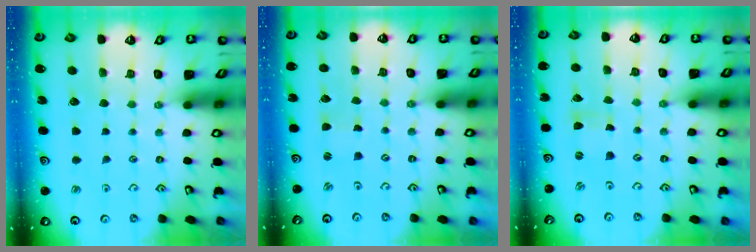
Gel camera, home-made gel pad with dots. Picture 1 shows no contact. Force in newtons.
{"total": 0.0}
{"total": 0.0}